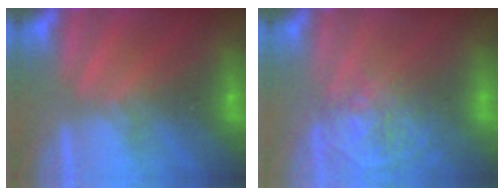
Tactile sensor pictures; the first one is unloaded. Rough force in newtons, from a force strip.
{"total": 3.7}